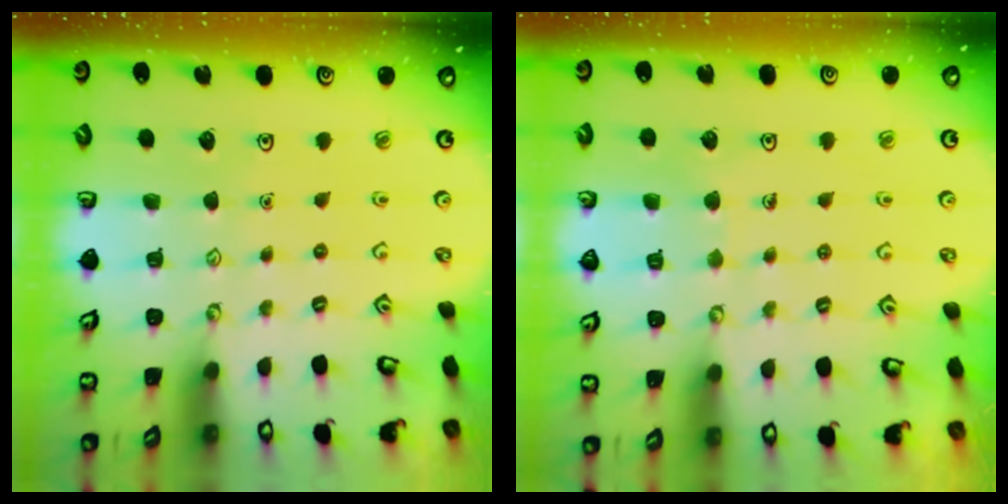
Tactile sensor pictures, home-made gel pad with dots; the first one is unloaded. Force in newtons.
{"total": 4.9, "press": 4.9, "slide": 0.3}